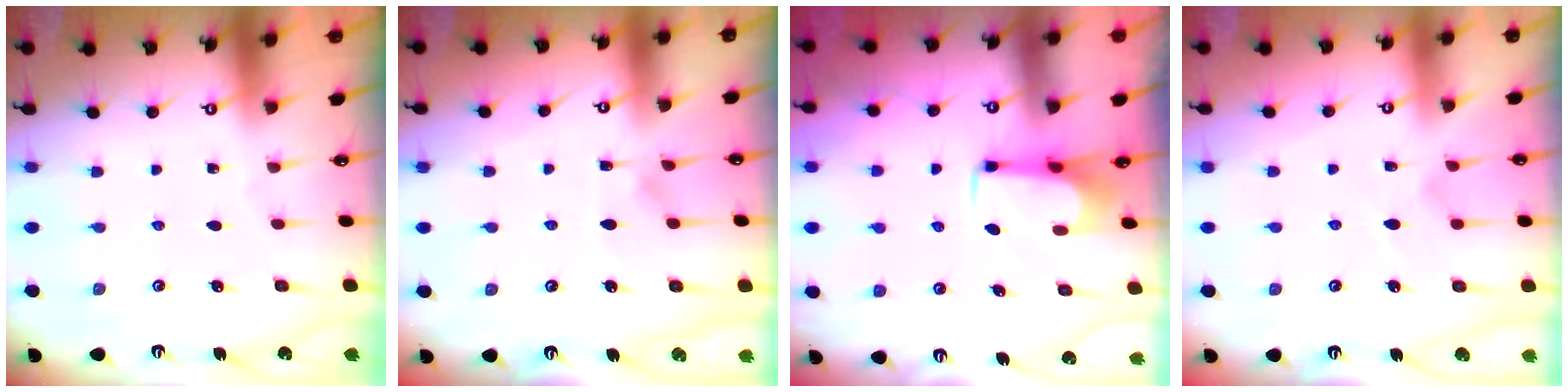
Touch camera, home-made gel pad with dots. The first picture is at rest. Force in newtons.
{"total": 6.1, "press": 6.1, "slide": 0.7}
{"total": 1.5, "press": 1.4, "slide": 0.5}
{"total": 1.6, "press": 1.1, "slide": 1.2}